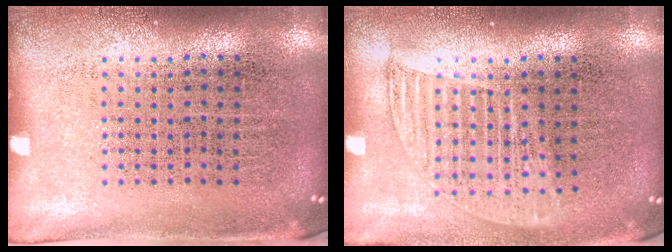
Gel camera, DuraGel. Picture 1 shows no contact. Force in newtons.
{"total": 1.2, "press": 1.1, "slide": 0.5}